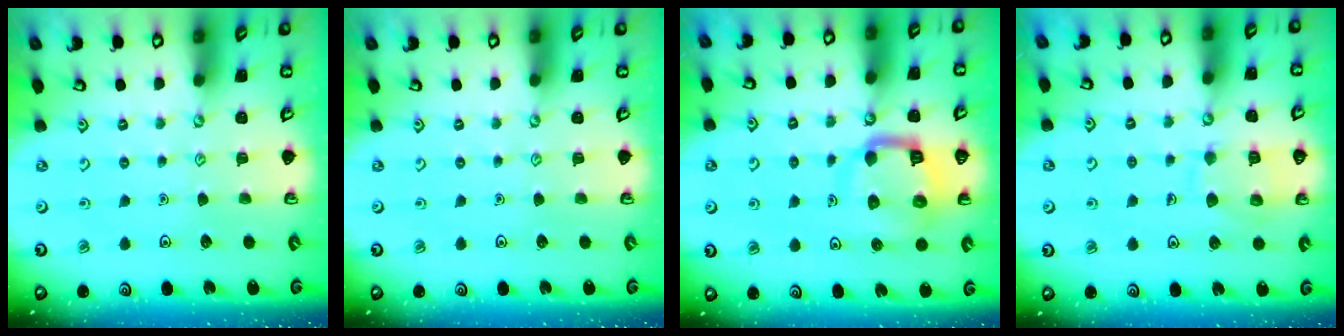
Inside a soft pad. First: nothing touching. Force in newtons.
{"total": 0.0}
{"total": 11.1, "press": 11.0, "slide": 1.3}
{"total": 10.5, "press": 10.5, "slide": 1.0}